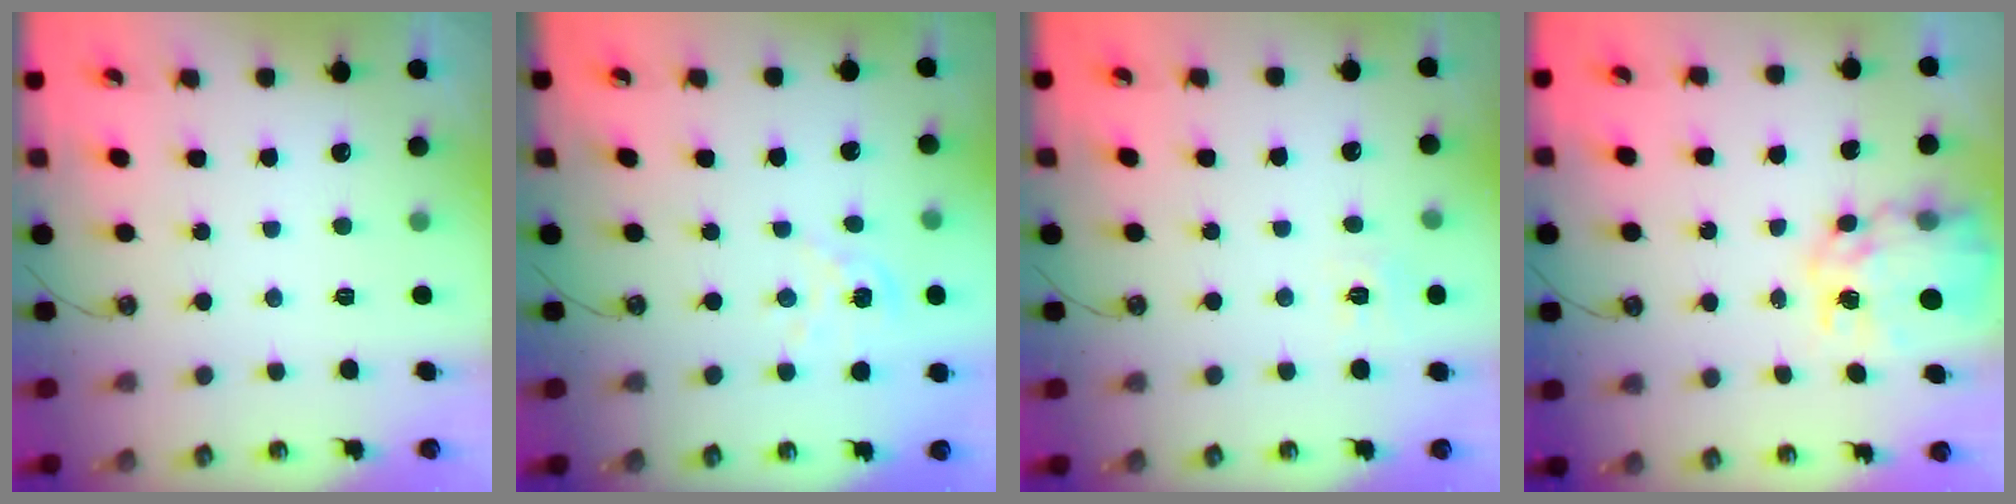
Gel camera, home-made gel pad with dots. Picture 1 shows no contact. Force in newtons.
{"total": 2.8, "press": 2.7, "slide": 0.3}
{"total": 5.9, "press": 5.9, "slide": 0.7}
{"total": 10.3, "press": 10.3, "slide": 1.0}